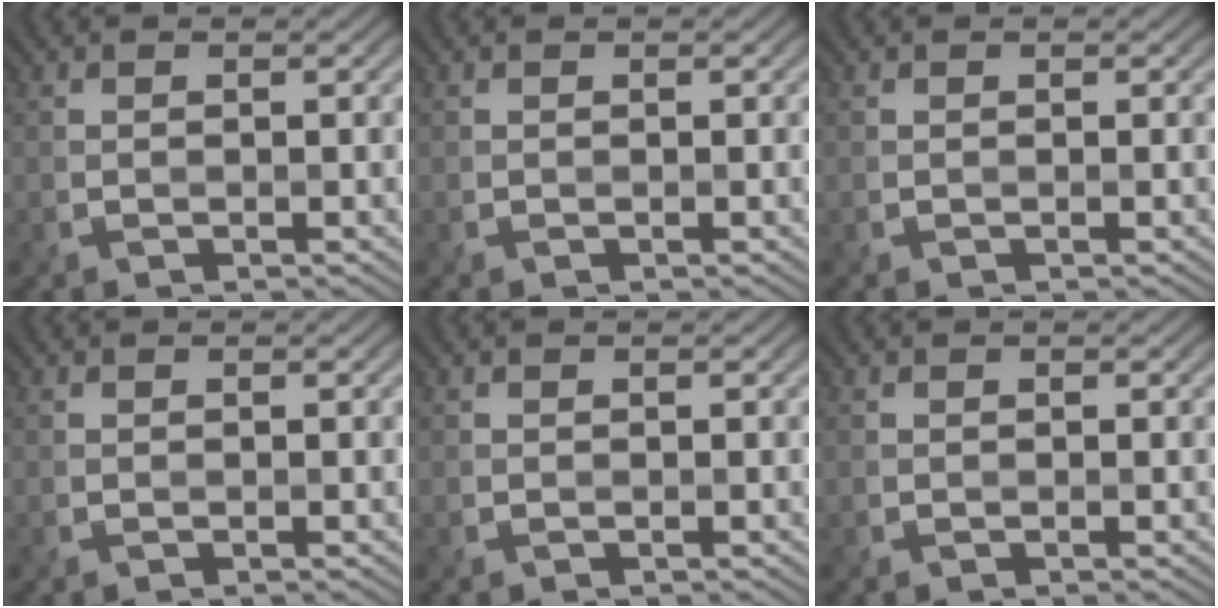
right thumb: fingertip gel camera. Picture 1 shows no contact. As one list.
[{"total": 0.0}, {"total": 0.0}, {"total": 0.0}, {"total": 0.0}, {"total": 0.0}]